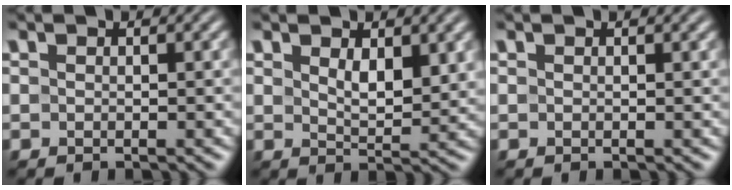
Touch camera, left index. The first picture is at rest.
{"total": 2.8, "force": [1.2, 1.2, 2.3], "torque": [-0.041, -0.006, 0.027]}
{"total": 0.8, "force": [0.6, 0.2, 0.4], "torque": [-0.001, 0.004, 0.007]}